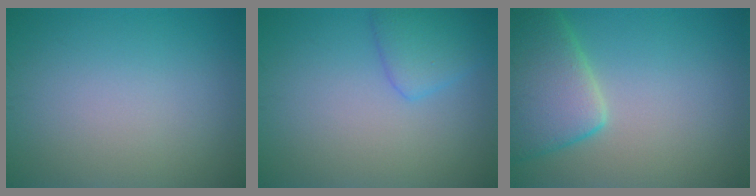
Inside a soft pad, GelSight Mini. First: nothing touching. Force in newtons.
{"total": 2.8, "press": 2.8, "slide": 0.2}
{"total": 6.9, "press": 6.9, "slide": 0.5}